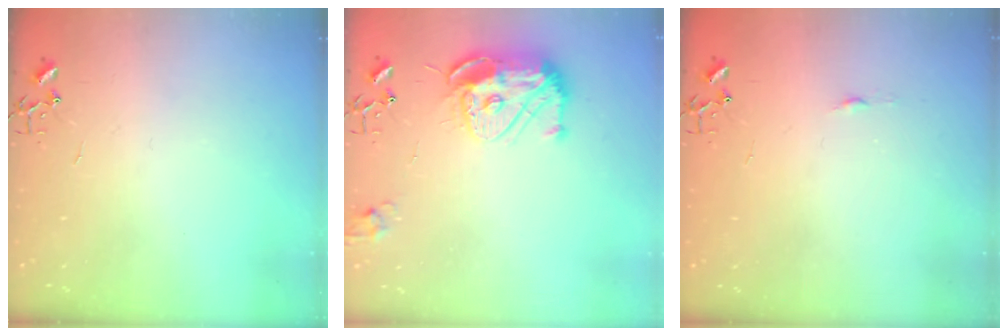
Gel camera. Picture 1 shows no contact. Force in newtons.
{"total": 13.5, "press": 13.4, "slide": 1.2}
{"total": 3.3, "press": 3.3, "slide": 0.4}